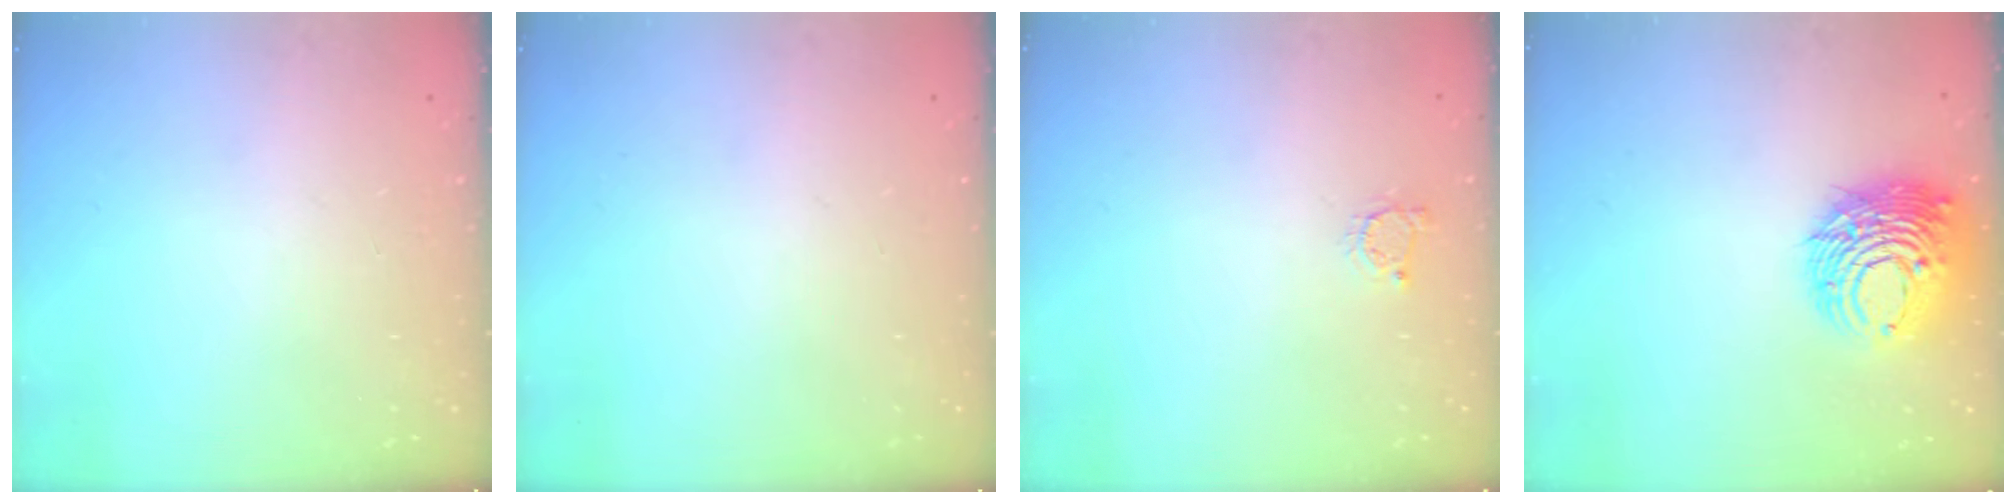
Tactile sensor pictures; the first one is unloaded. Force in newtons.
{"total": 0.0}
{"total": 2.2, "press": 2.2, "slide": 0.4}
{"total": 12.5, "press": 12.4, "slide": 1.5}